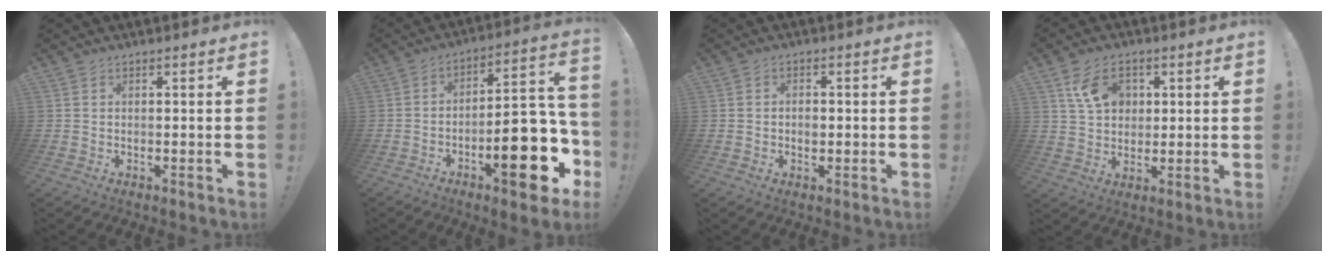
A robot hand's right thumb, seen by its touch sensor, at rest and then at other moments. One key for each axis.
{"total": 20.7, "fx": -8.1, "fy": 7.4, "fz": 17.5, "tx": -0.214, "ty": 0.047, "tz": -0.121}
{"total": 2.1, "fx": -0.6, "fy": 1.5, "fz": 1.4, "tx": -0.009, "ty": -0.001, "tz": -0.013}
{"total": 9.9, "fx": 4.0, "fy": 7.3, "fz": 5.3, "tx": -0.084, "ty": -0.003, "tz": 0.080}